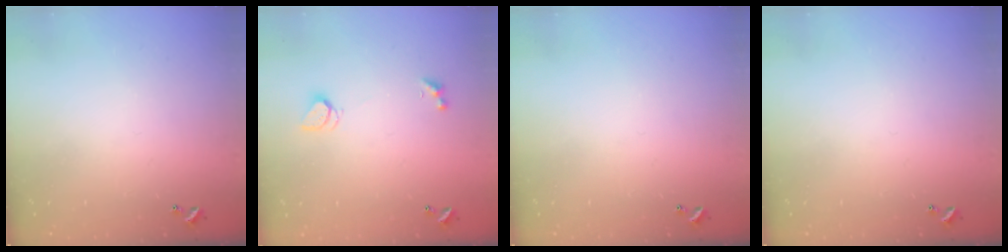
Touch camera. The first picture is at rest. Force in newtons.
{"total": 1.3, "press": 1.2, "slide": 0.4}
{"total": 0.0}
{"total": 0.0}